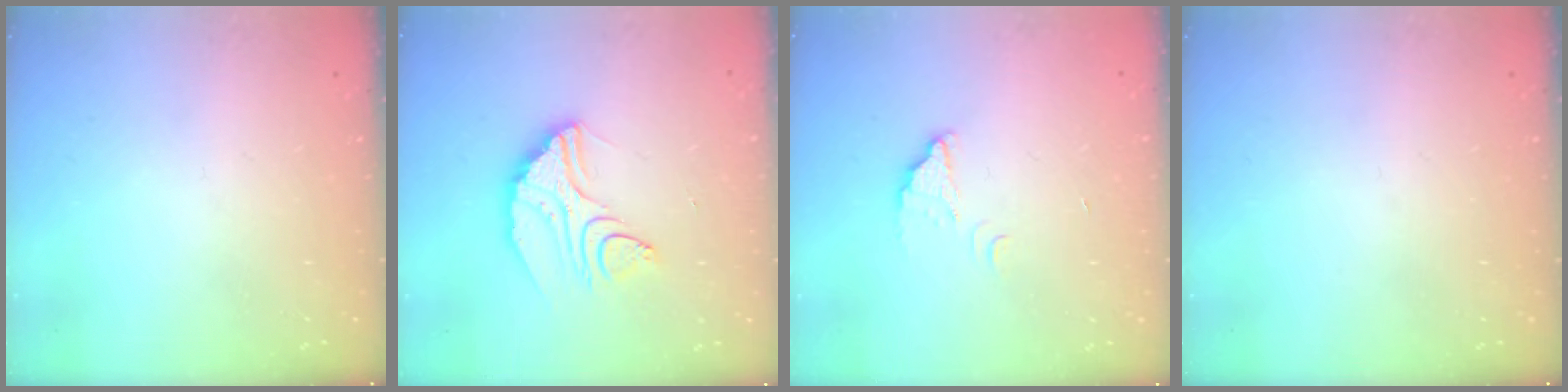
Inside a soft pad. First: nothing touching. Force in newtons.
{"total": 13.5, "press": 13.4, "slide": 0.9}
{"total": 2.1, "press": 2.1, "slide": 0.1}
{"total": 0.0}